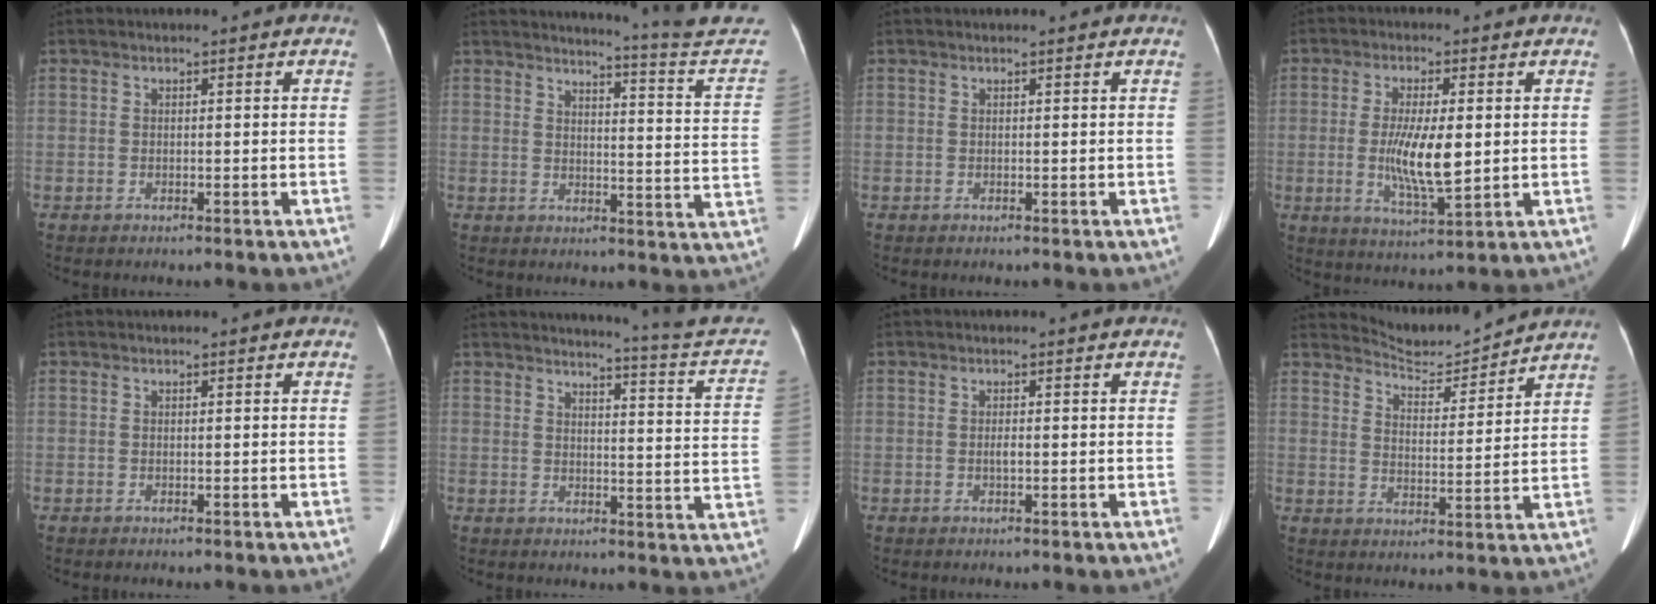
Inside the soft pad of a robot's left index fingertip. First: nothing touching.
{"total": 17.3, "force": [16.8, -2.2, 3.5], "torque": [-0.054, -0.134, 0.180]}
{"total": 0.6, "force": [0.6, 0.0, 0.2], "torque": [-0.005, 0.002, 0.009]}
{"total": 8.5, "force": [0.0, 1.7, 8.3], "torque": [-0.159, -0.016, 0.003]}
{"total": 0.0}
{"total": 13.4, "force": [12.5, -0.9, 4.8], "torque": [-0.061, -0.070, 0.123]}
{"total": 0.8, "force": [-0.1, 0.1, 0.8], "torque": [-0.015, 0.000, -0.001]}
{"total": 8.0, "force": [8.0, 0.0, -0.2], "torque": [-0.010, -0.004, 0.127]}